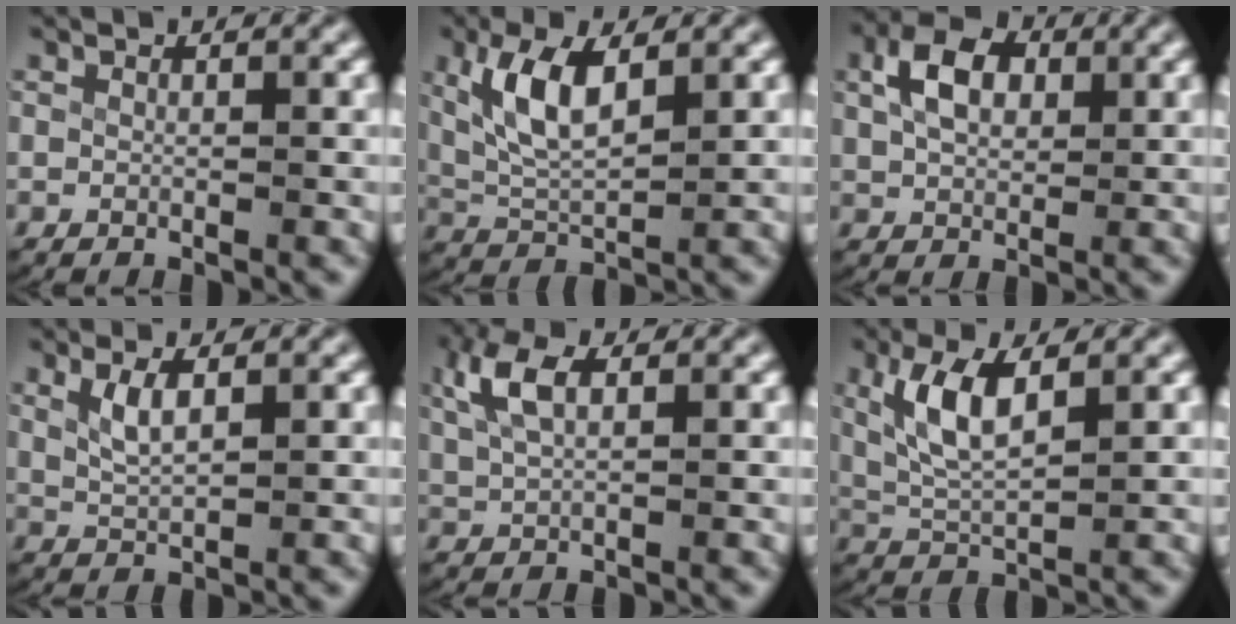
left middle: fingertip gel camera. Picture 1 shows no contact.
{"total": 6.2, "force": [2.1, 3.3, 4.8], "torque": [-0.121, -0.013, 0.047]}
{"total": 4.4, "force": [1.4, 2.8, 3.2], "torque": [-0.065, -0.003, 0.029]}
{"total": 2.2, "force": [0.9, 0.7, 1.8], "torque": [-0.042, -0.007, 0.027]}
{"total": 3.7, "force": [1.7, 1.8, 2.8], "torque": [-0.073, 0.001, 0.037]}
{"total": 5.6, "force": [1.9, 2.8, 4.5], "torque": [-0.114, -0.011, 0.044]}